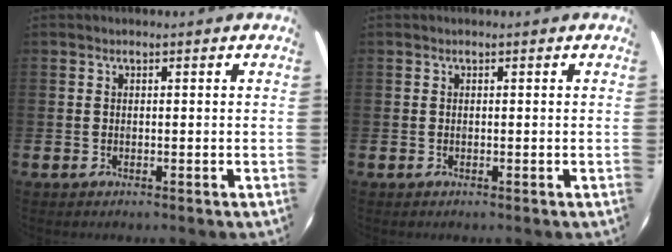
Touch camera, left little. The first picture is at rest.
{"total": 0.0}